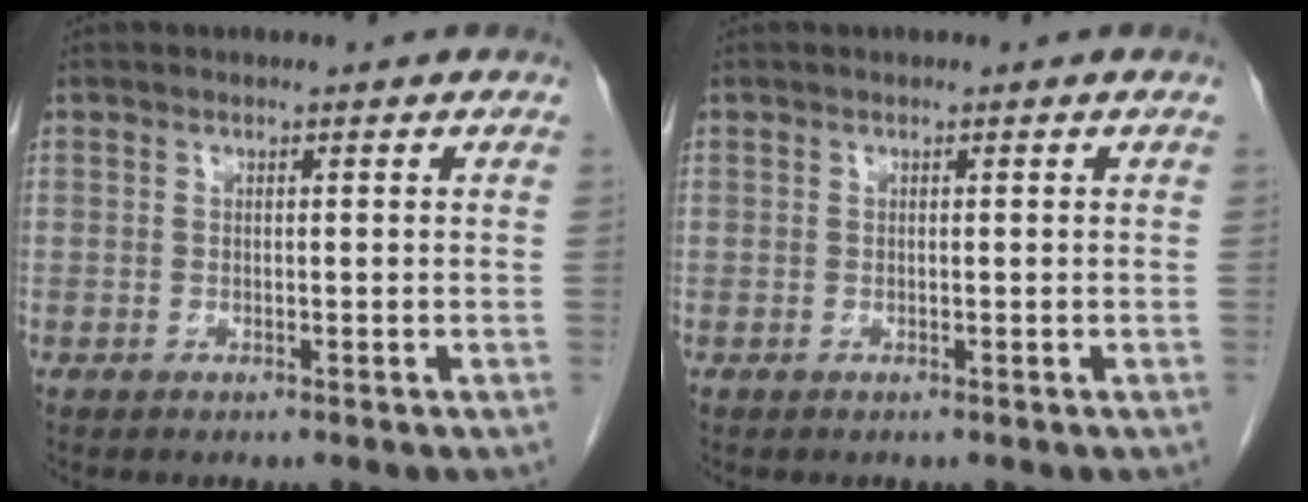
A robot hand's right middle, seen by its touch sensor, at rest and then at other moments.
{"total": 0.0}